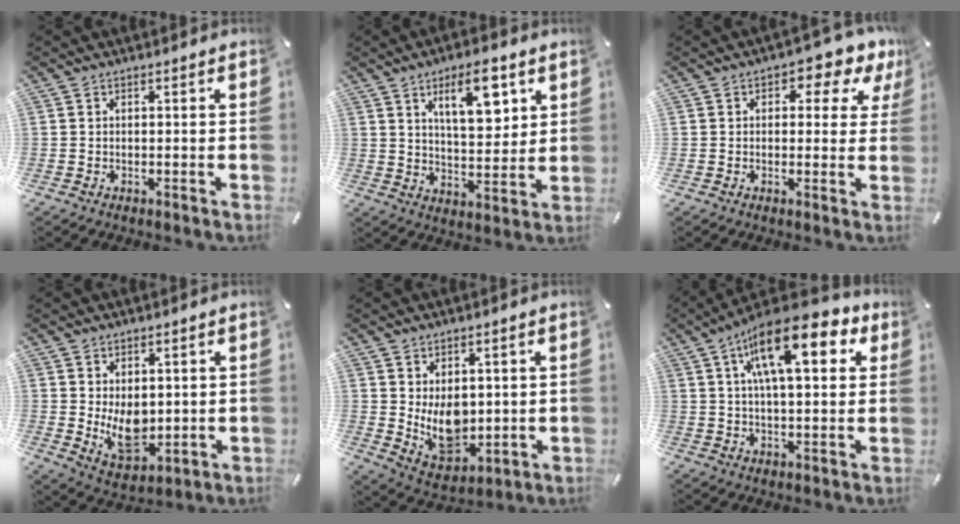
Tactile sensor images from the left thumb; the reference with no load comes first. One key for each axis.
{"total": 12.1, "fx": 6.4, "fy": 5.2, "fz": 8.9, "tx": -0.130, "ty": -0.024, "tz": 0.105}
{"total": 5.8, "fx": 2.4, "fy": 3.4, "fz": 4.0, "tx": -0.048, "ty": -0.009, "tz": 0.033}
{"total": 9.4, "fx": 0.8, "fy": 6.6, "fz": 6.7, "tx": -0.102, "ty": -0.012, "tz": 0.018}
{"total": 10.2, "fx": 1.6, "fy": 7.7, "fz": 6.5, "tx": -0.098, "ty": -0.024, "tz": 0.033}
{"total": 17.7, "fx": 7.9, "fy": 6.8, "fz": 14.4, "tx": -0.240, "ty": -0.019, "tz": 0.123}